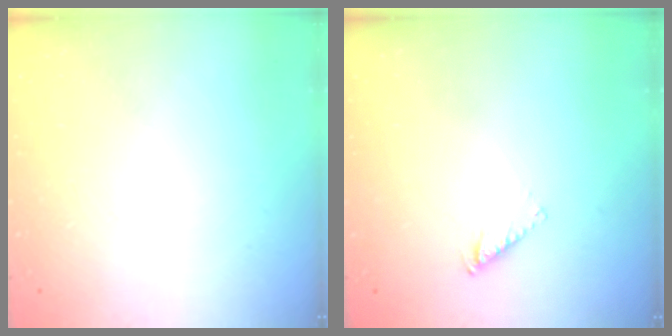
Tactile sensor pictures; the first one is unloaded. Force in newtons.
{"total": 3.3, "press": 3.3, "slide": 0.4}